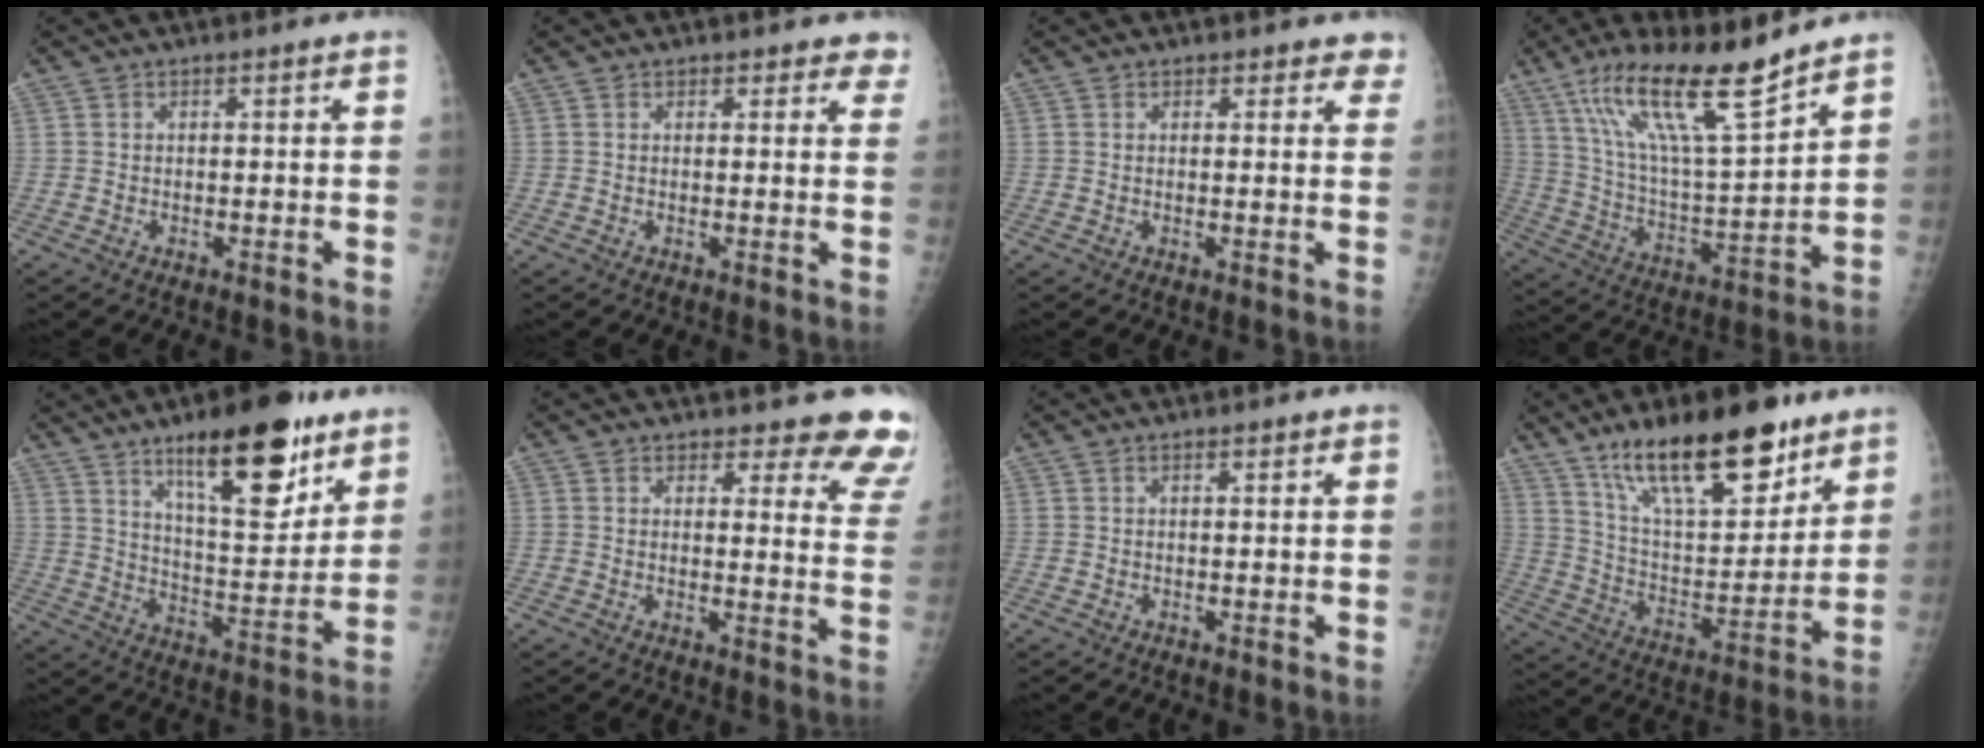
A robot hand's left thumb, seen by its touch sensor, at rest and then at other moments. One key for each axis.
{"total": 3.9, "fx": 3.3, "fy": 2.0, "fz": 0.4, "tx": 0.038, "ty": -0.014, "tz": 0.020}
{"total": 3.8, "fx": 3.2, "fy": 2.0, "fz": 0.5, "tx": 0.038, "ty": -0.014, "tz": 0.019}
{"total": 18.2, "fx": 12.6, "fy": 2.8, "fz": 12.9, "tx": -0.218, "ty": -0.063, "tz": 0.235}
{"total": 19.7, "fx": 12.2, "fy": 6.5, "fz": 14.0, "tx": -0.171, "ty": -0.072, "tz": 0.198}
{"total": 11.7, "fx": 11.0, "fy": 3.4, "fz": 2.2, "tx": 0.027, "ty": -0.096, "tz": 0.091}
{"total": 0.8, "fx": 0.5, "fy": 0.3, "fz": 0.5, "tx": -0.007, "ty": -0.001, "tz": 0.006}
{"total": 23.6, "fx": 15.6, "fy": 8.8, "fz": 15.4, "tx": -0.208, "ty": -0.065, "tz": 0.267}